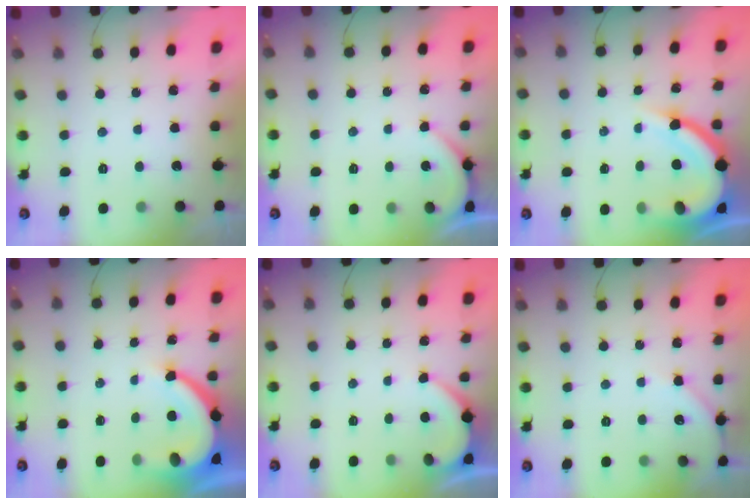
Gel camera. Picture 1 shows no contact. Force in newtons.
{"total": 2.9, "press": 2.9, "slide": 0.4}
{"total": 14.8, "press": 14.7, "slide": 1.5}
{"total": 10.5, "press": 10.4, "slide": 1.4}
{"total": 2.5, "press": 2.5, "slide": 0.3}
{"total": 4.7, "press": 4.7, "slide": 0.7}